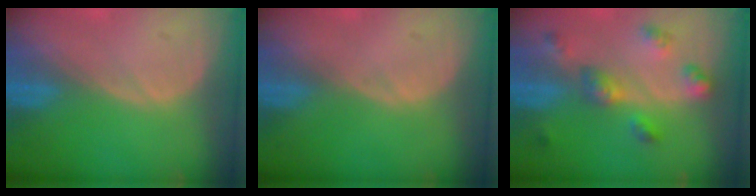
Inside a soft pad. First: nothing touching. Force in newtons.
{"total": 0.0}
{"total": 6.3, "press": 5.8, "slide": 2.4}